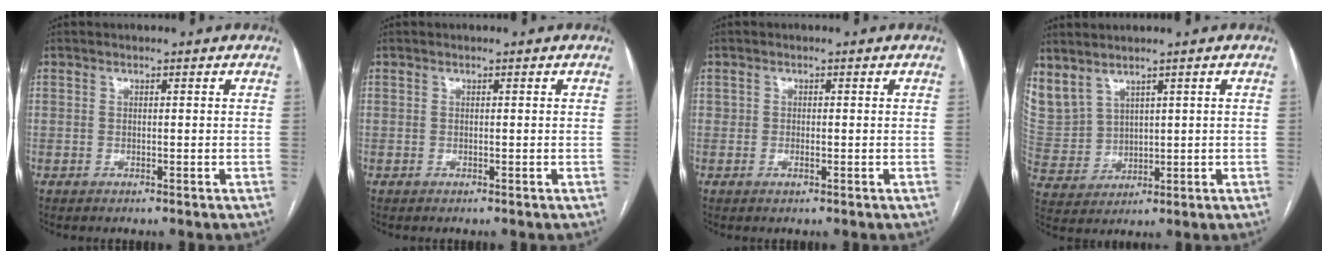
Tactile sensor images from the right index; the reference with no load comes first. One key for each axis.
{"total": 0.0}
{"total": 0.8, "fx": -0.3, "fy": 0.3, "fz": 0.7, "tx": -0.013, "ty": -0.001, "tz": -0.005}
{"total": 11.2, "fx": 7.0, "fy": 7.2, "fz": 4.9, "tx": -0.156, "ty": 0.012, "tz": 0.171}